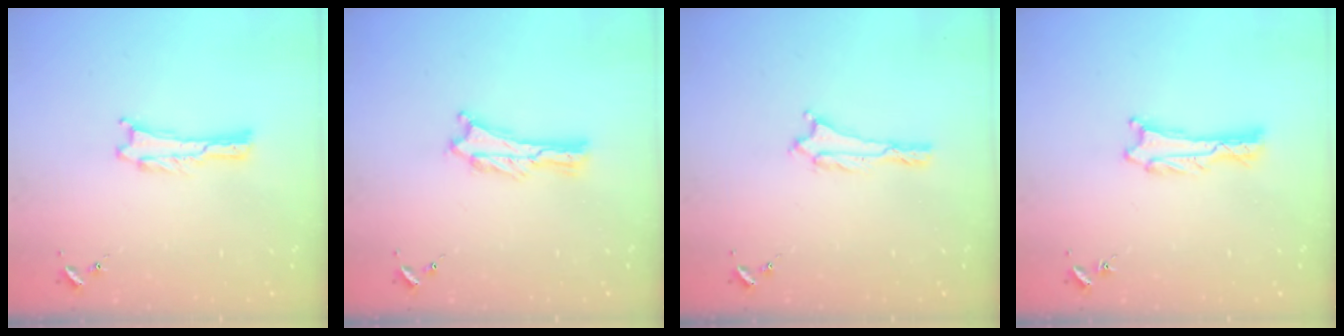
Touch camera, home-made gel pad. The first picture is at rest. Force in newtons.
{"total": 0.8, "press": 0.7, "slide": 0.2}
{"total": 0.0}
{"total": 0.9, "press": 0.8, "slide": 0.1}